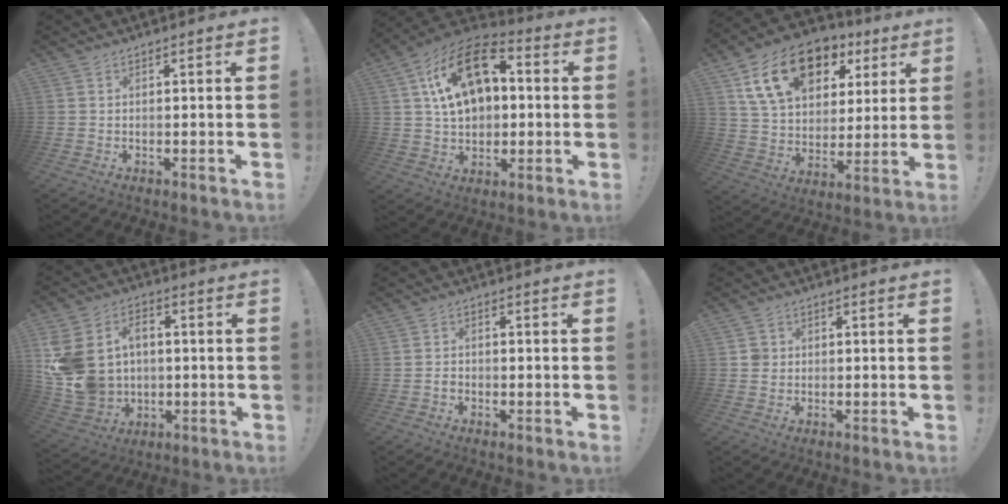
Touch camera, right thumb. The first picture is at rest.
{"total": 19.4, "force": [5.3, 13.0, 13.4], "torque": [-0.210, -0.008, 0.099]}
{"total": 19.6, "force": [10.1, 12.4, 11.2], "torque": [-0.183, -0.040, 0.187]}
{"total": 15.7, "force": [1.7, 12.8, 9.0], "torque": [-0.180, -0.004, 0.033]}
{"total": 1.6, "force": [-1.2, 0.9, 0.6], "torque": [-0.012, 0.009, -0.020]}
{"total": 2.7, "force": [0.1, 2.6, 0.9], "torque": [-0.003, 0.002, 0.001]}